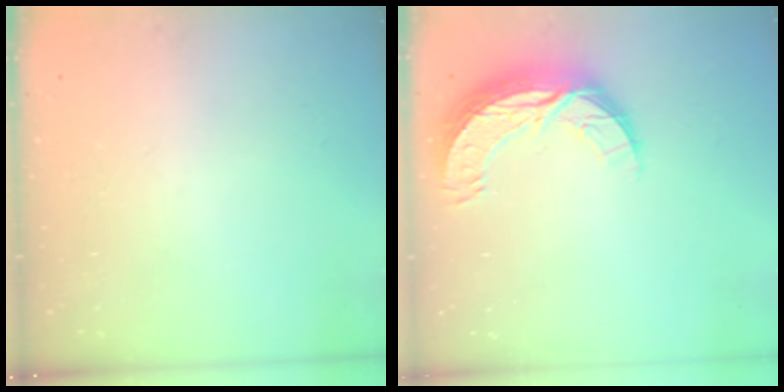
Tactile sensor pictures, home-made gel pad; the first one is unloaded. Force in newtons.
{"total": 10.7, "press": 10.7, "slide": 0.7}